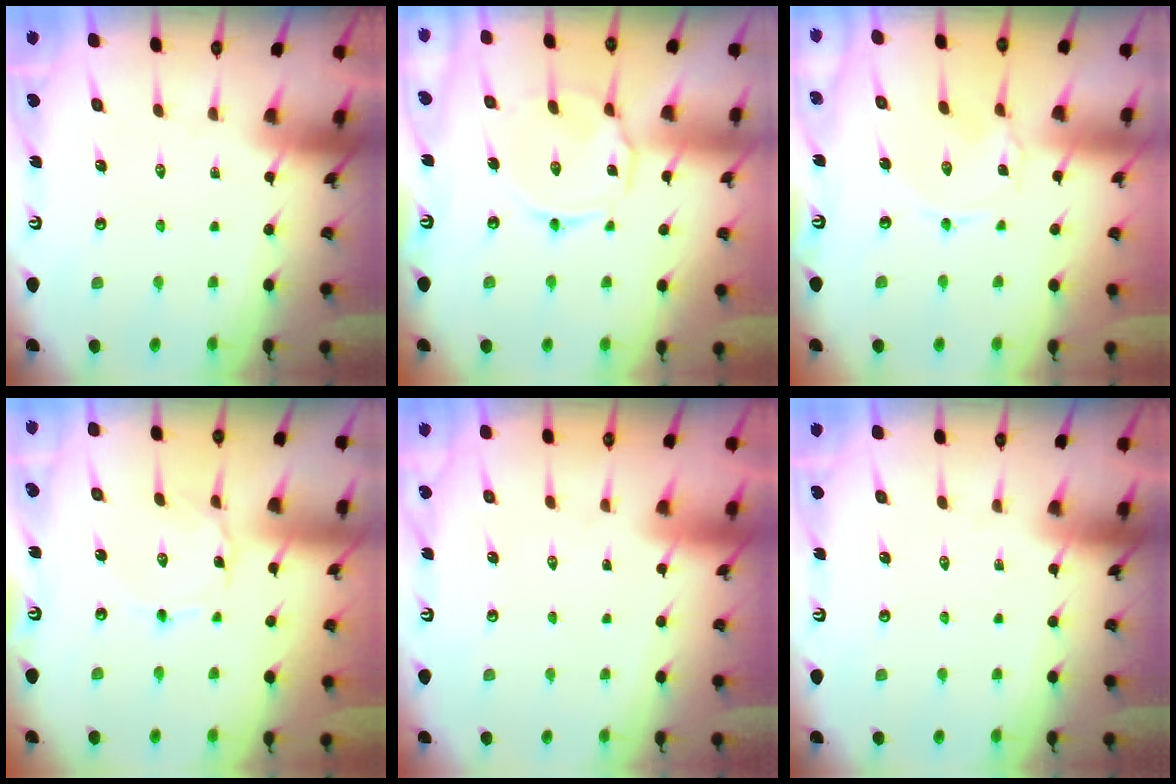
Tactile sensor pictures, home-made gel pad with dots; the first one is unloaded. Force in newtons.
{"total": 6.1, "press": 6.1, "slide": 0.4}
{"total": 0.6, "press": 0.5, "slide": 0.2}
{"total": 1.0, "press": 1.0, "slide": 0.1}
{"total": 1.5, "press": 1.5, "slide": 0.1}
{"total": 0.0}